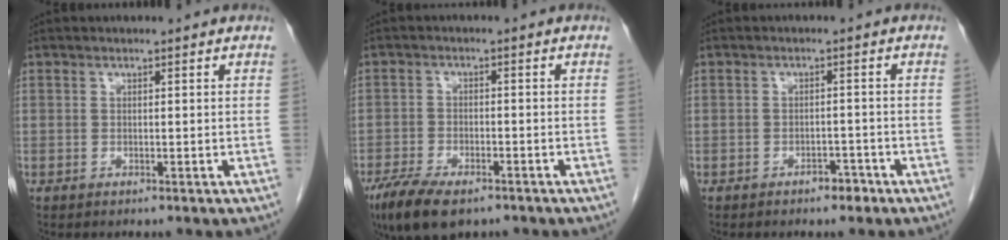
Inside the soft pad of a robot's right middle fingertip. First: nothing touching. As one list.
[{"total": 9.4, "force": [-6.6, 3.5, 5.7], "torque": [-0.100, -0.014, -0.110]}, {"total": 2.1, "force": [-1.6, 0.9, 1.0], "torque": [-0.014, 0.004, -0.020]}]